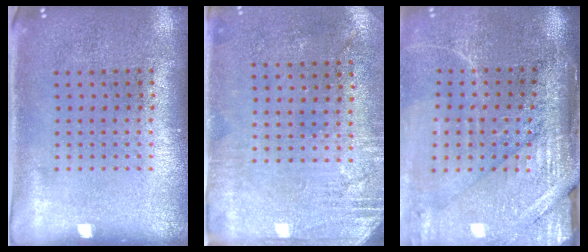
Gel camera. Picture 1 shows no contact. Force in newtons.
{"total": 2.8, "press": 2.4, "slide": 1.5}
{"total": 4.3, "press": 3.7, "slide": 2.2}